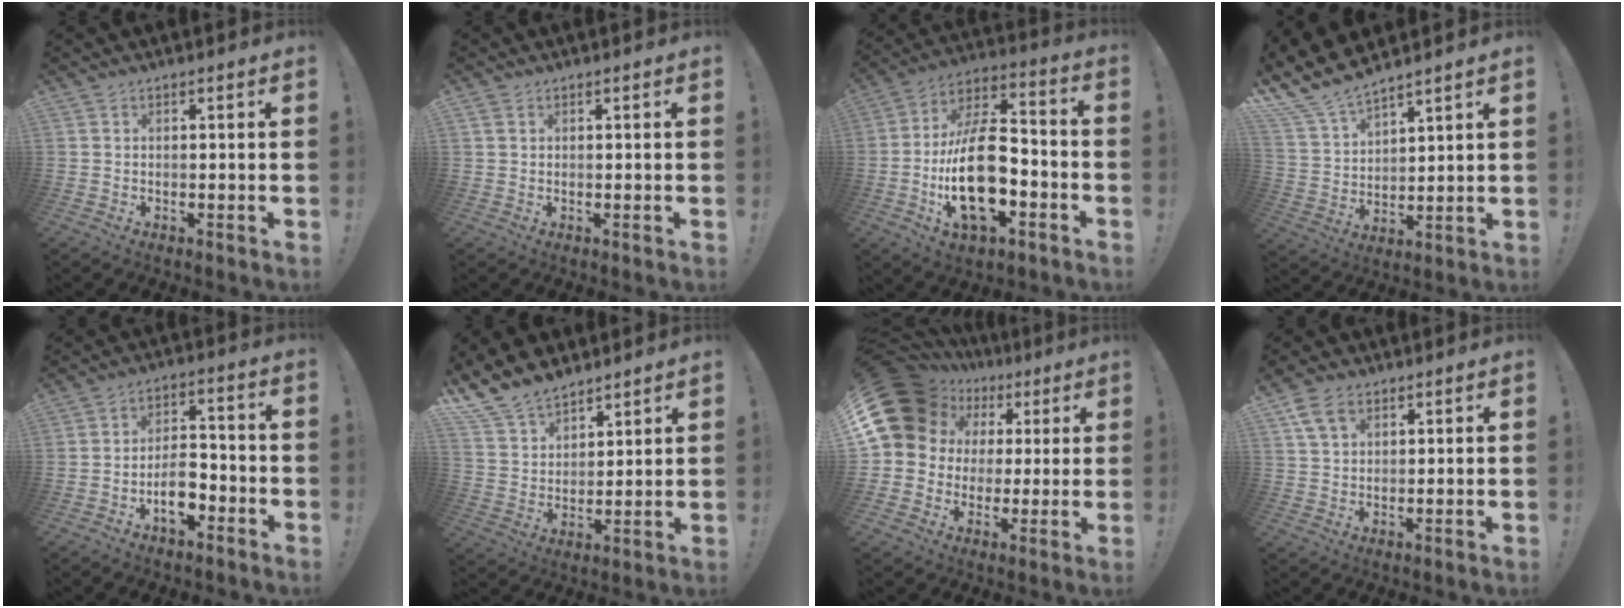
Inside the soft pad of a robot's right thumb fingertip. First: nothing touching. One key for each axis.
{"total": 1.2, "fx": 0.6, "fy": 0.8, "fz": 0.6, "tx": -0.013, "ty": 0.003, "tz": 0.011}
{"total": 21.9, "fx": -5.3, "fy": 11.5, "fz": 17.9, "tx": -0.332, "ty": 0.025, "tz": -0.087}
{"total": 10.3, "fx": 9.4, "fy": 3.2, "fz": 2.5, "tx": -0.080, "ty": -0.073, "tz": 0.180}
{"total": 8.8, "fx": -4.2, "fy": 4.9, "fz": 5.9, "tx": -0.100, "ty": 0.022, "tz": -0.075}
{"total": 12.9, "fx": 10.6, "fy": 6.4, "fz": 3.5, "tx": -0.086, "ty": -0.072, "tz": 0.205}
{"total": 18.2, "fx": 6.6, "fy": 14.4, "fz": 9.0, "tx": -0.144, "ty": -0.033, "tz": 0.143}
{"total": 7.1, "fx": 4.1, "fy": 4.5, "fz": 3.7, "tx": -0.064, "ty": -0.009, "tz": 0.080}